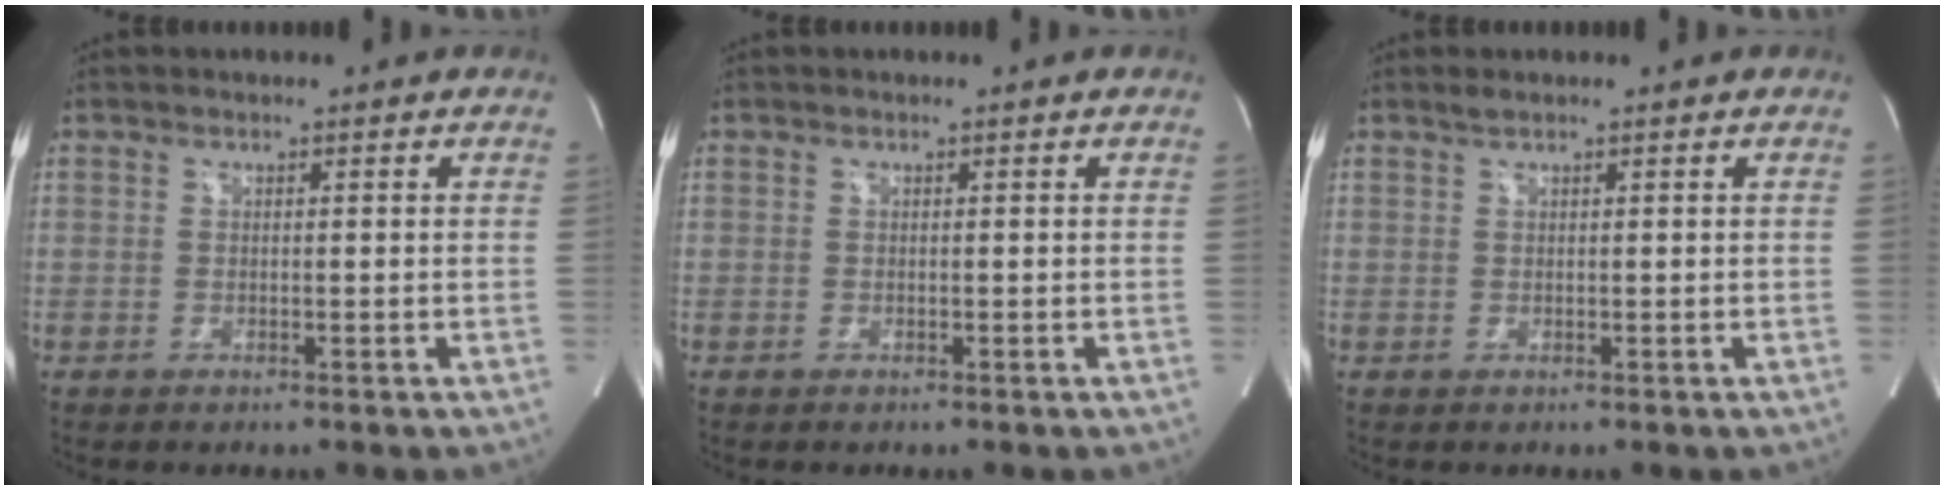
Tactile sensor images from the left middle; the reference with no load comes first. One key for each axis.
{"total": 0.0}
{"total": 0.7, "fx": 0.6, "fy": 0.0, "fz": 0.3, "tx": -0.012, "ty": 0.004, "tz": 0.015}